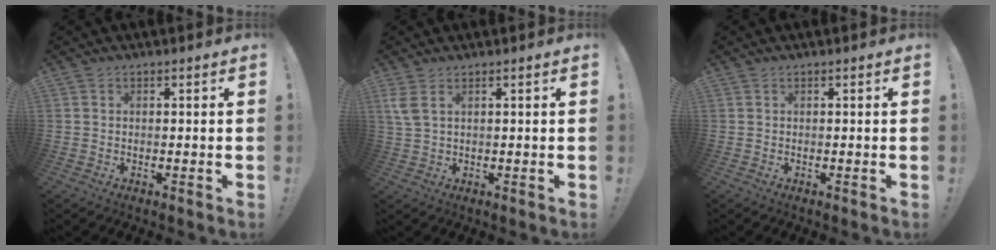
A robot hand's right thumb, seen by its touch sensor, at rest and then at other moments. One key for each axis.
{"total": 3.6, "fx": 1.7, "fy": 1.0, "fz": 2.9, "tx": -0.064, "ty": -0.002, "tz": 0.034}
{"total": 0.0}